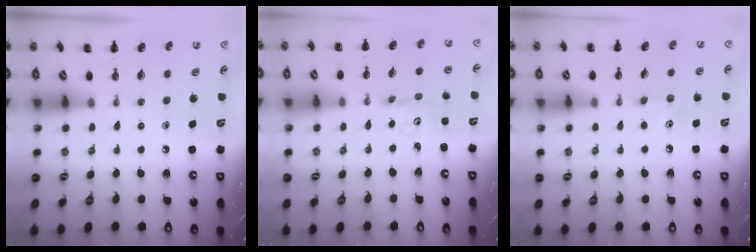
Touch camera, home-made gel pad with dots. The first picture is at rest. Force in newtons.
{"total": 1.9, "press": 1.8, "slide": 0.6}
{"total": 6.3, "press": 6.0, "slide": 2.0}